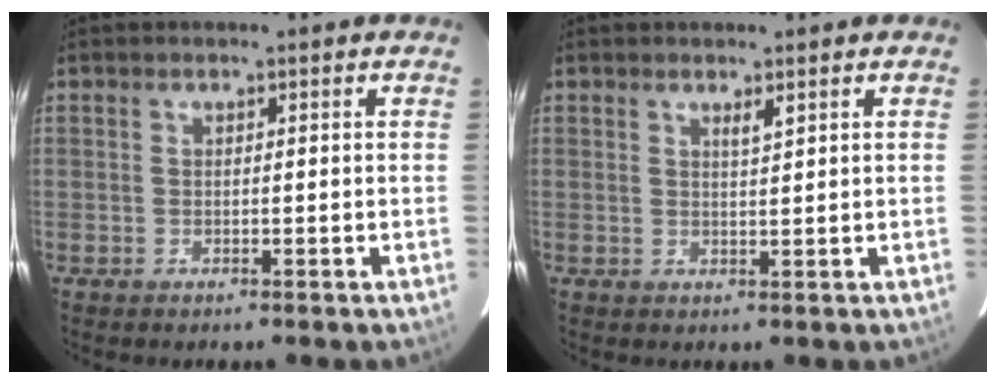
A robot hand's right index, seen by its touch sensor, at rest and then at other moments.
{"total": 1.3, "force": [0.9, 0.0, 0.9], "torque": [-0.018, -0.003, 0.016]}